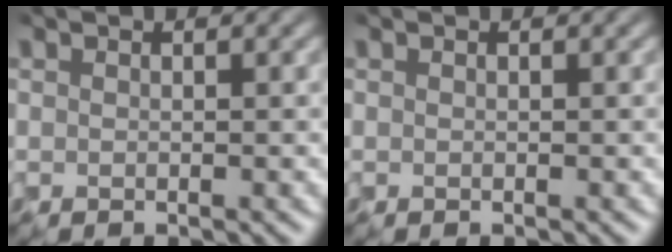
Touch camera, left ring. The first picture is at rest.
{"total": 0.0}